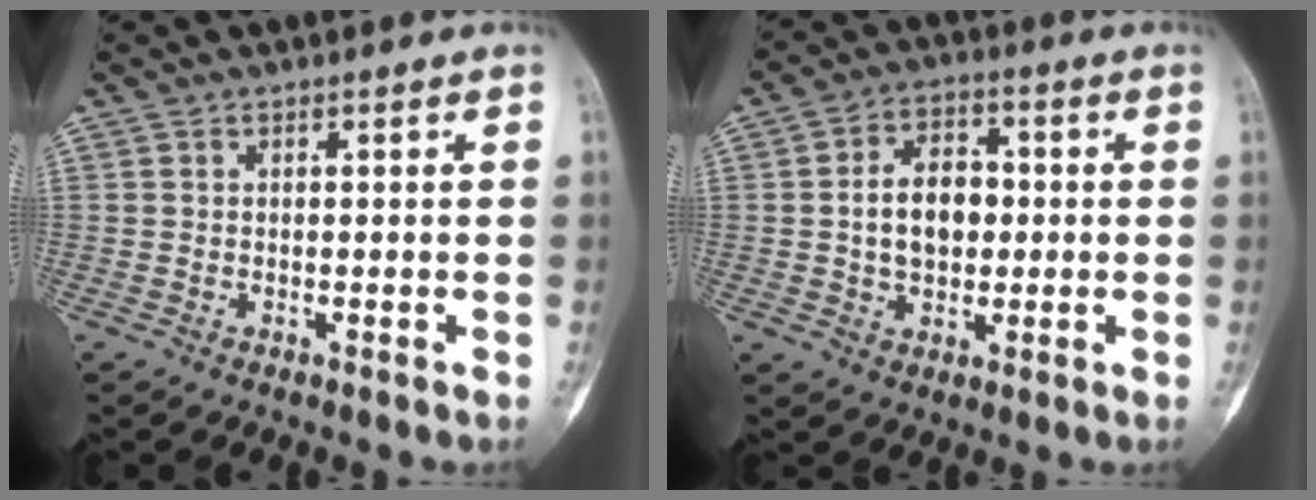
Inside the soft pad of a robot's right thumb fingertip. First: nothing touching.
{"total": 9.8, "force": [0.1, 6.7, 7.1], "torque": [-0.095, 0.015, -0.001]}